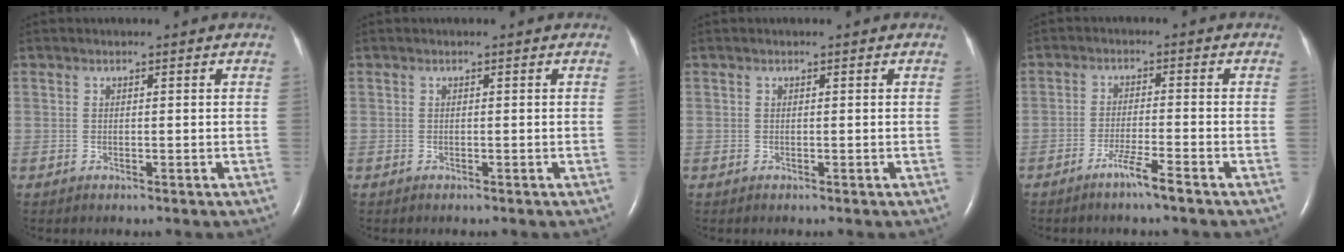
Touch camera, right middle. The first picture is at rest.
{"total": 0.0}
{"total": 0.0}
{"total": 3.9, "force": [-2.8, -0.7, 2.7], "torque": [-0.057, -0.007, -0.055]}